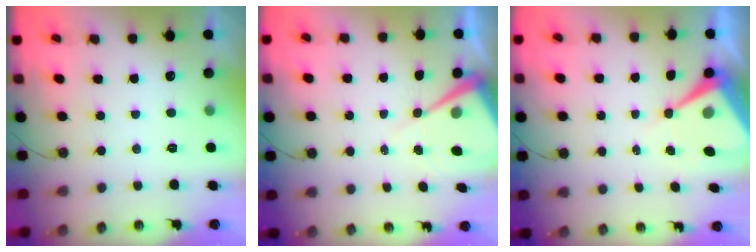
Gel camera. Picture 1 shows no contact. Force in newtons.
{"total": 7.8, "press": 7.8, "slide": 0.7}
{"total": 9.7, "press": 9.7, "slide": 0.8}